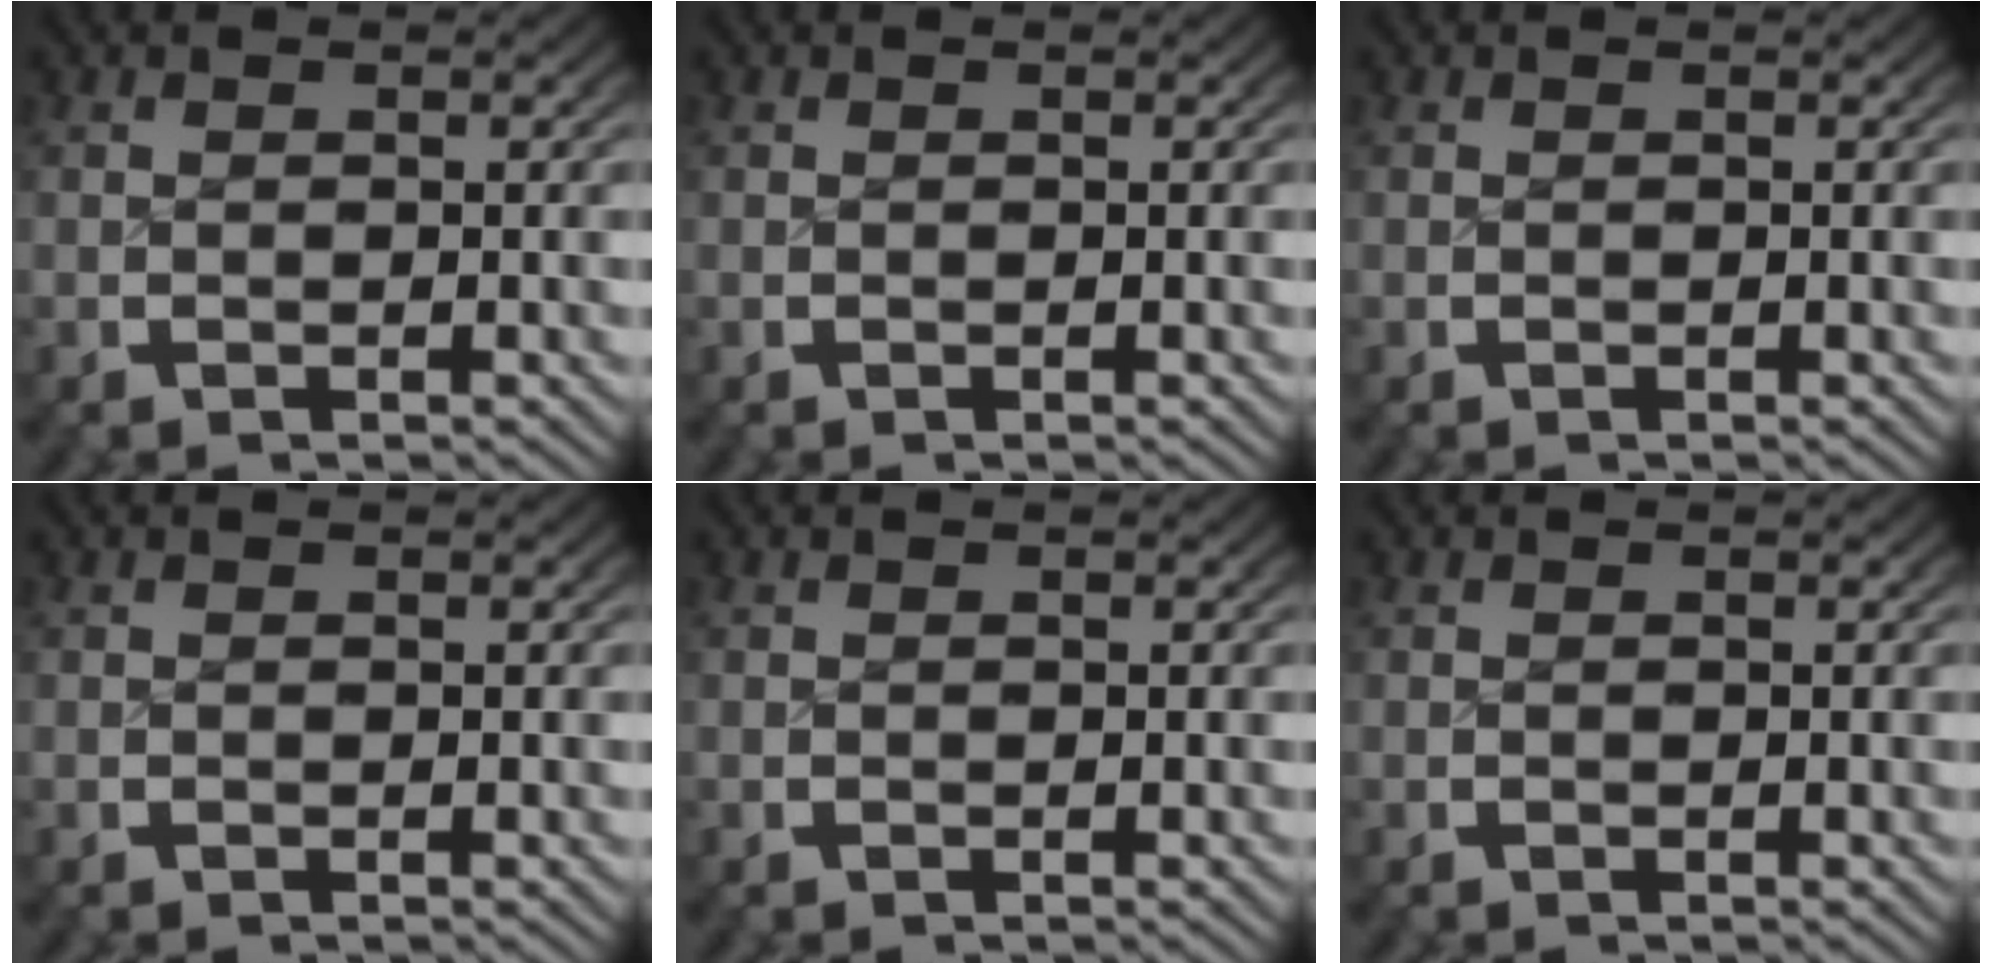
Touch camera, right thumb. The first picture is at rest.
{"total": 0.0}
{"total": 0.0}
{"total": 0.0}
{"total": 0.0}
{"total": 0.0}